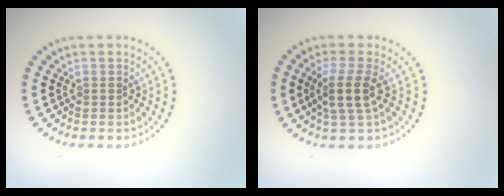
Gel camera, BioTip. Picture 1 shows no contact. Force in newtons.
{"total": 2.9, "press": 2.2, "slide": 1.9}